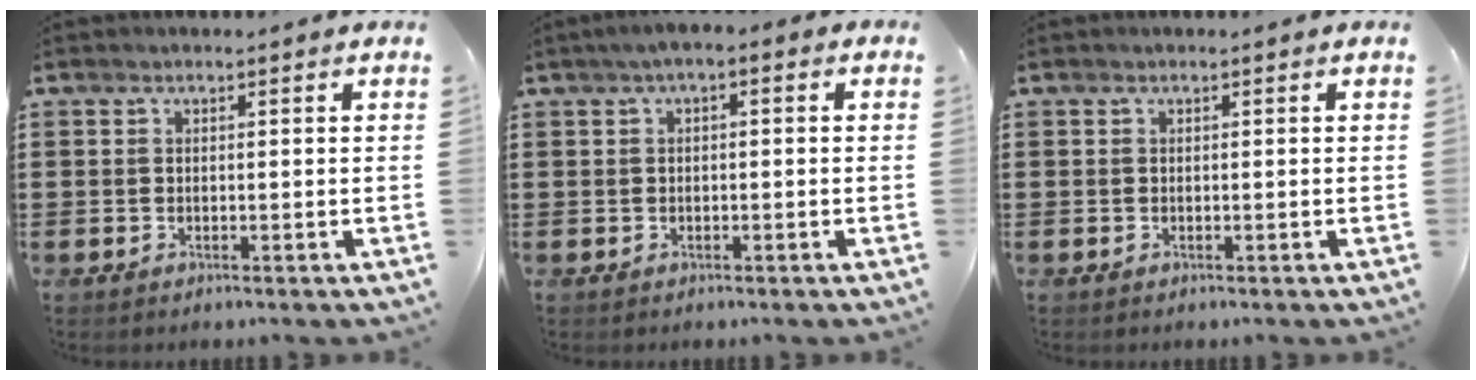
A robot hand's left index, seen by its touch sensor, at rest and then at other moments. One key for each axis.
{"total": 1.8, "fx": -0.8, "fy": 0.7, "fz": 1.4, "tx": -0.034, "ty": 0.000, "tz": -0.020}
{"total": 0.0}